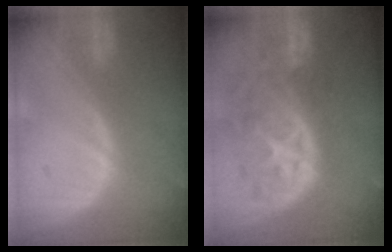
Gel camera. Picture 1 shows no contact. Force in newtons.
{"total": 11.0, "press": 9.8, "slide": 5.1}